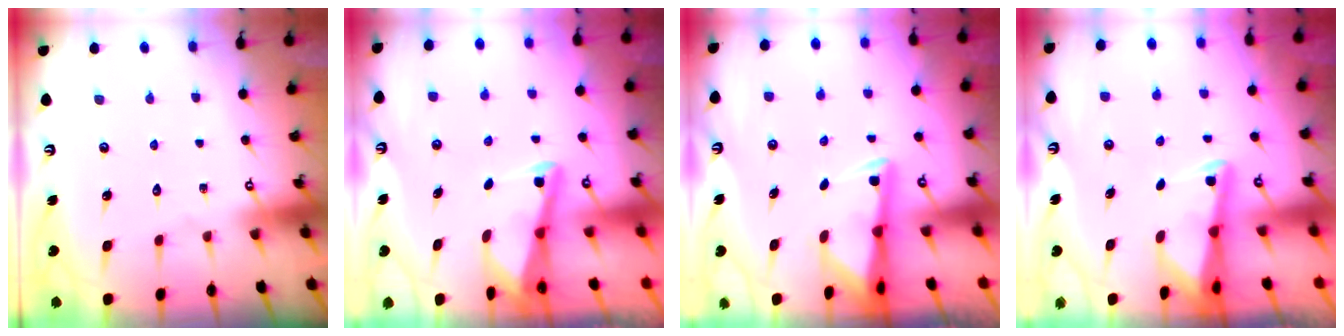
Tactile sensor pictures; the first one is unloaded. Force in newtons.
{"total": 2.8, "press": 2.8, "slide": 0.4}
{"total": 3.0, "press": 2.9, "slide": 0.6}
{"total": 2.2, "press": 2.2, "slide": 0.3}